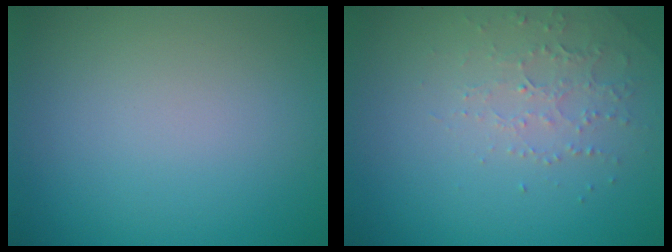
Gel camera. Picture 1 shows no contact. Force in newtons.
{"total": 2.2, "press": 2.1, "slide": 0.6}